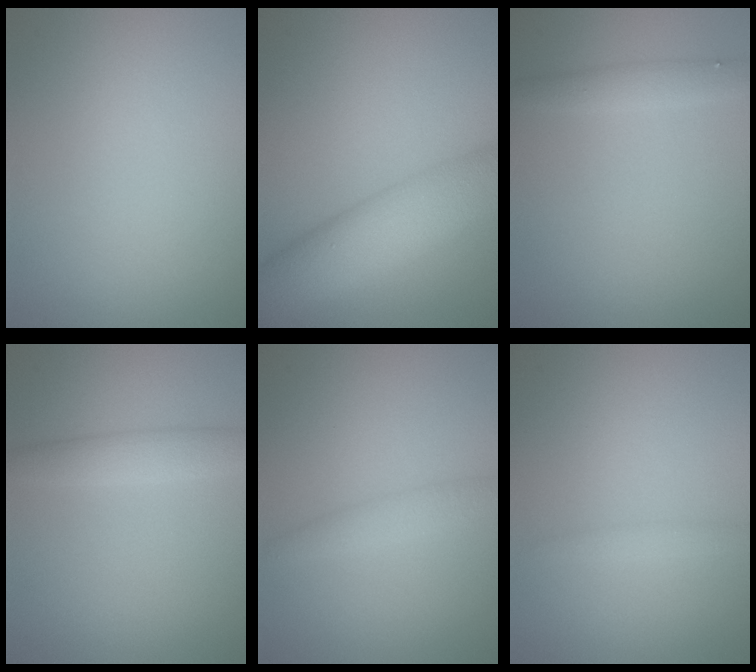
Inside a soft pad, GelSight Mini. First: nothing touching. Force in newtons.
{"total": 8.1, "press": 8.1, "slide": 0.5}
{"total": 1.6, "press": 1.6, "slide": 0.0}
{"total": 2.5, "press": 2.5, "slide": 0.0}
{"total": 1.7, "press": 1.7, "slide": 0.0}
{"total": 0.8, "press": 0.8, "slide": 0.0}